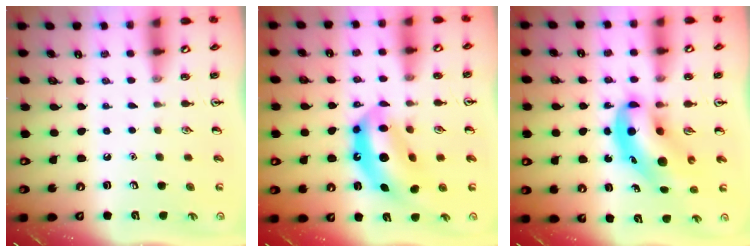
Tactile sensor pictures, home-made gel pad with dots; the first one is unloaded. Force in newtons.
{"total": 12.9, "press": 12.2, "slide": 4.0}
{"total": 10.0, "press": 9.6, "slide": 2.8}